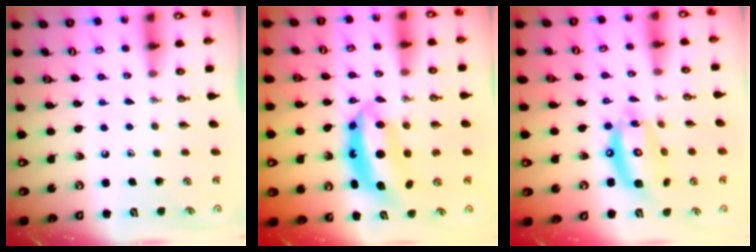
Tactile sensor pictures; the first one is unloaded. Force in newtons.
{"total": 8.1, "press": 8.1, "slide": 0.7}
{"total": 14.4, "press": 14.3, "slide": 1.7}